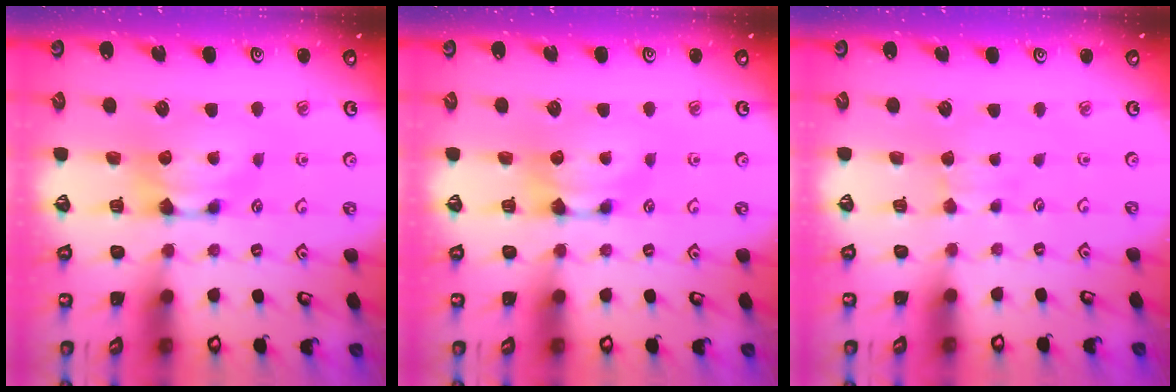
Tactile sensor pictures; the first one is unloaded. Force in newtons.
{"total": 0.0}
{"total": 2.3, "press": 2.3, "slide": 0.4}